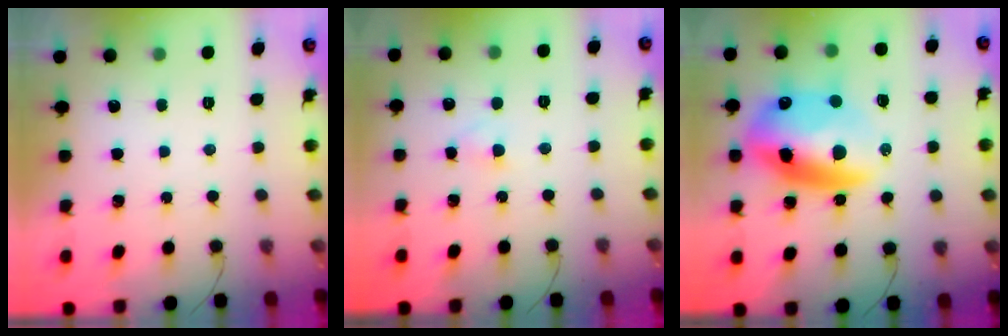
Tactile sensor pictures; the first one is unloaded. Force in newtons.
{"total": 1.9, "press": 1.7, "slide": 0.8}
{"total": 17.4, "press": 16.9, "slide": 4.2}